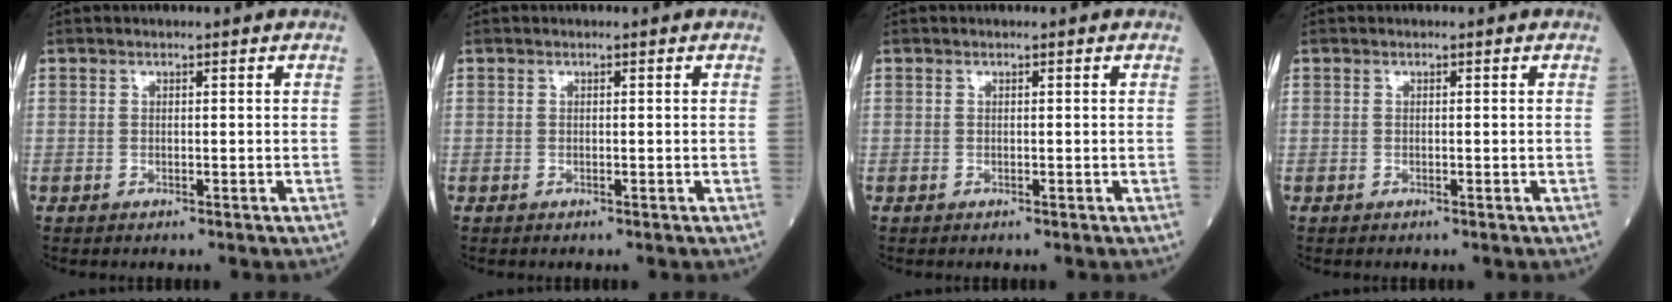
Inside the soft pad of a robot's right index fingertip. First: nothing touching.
{"total": 0.0}
{"total": 0.0}
{"total": 0.0}